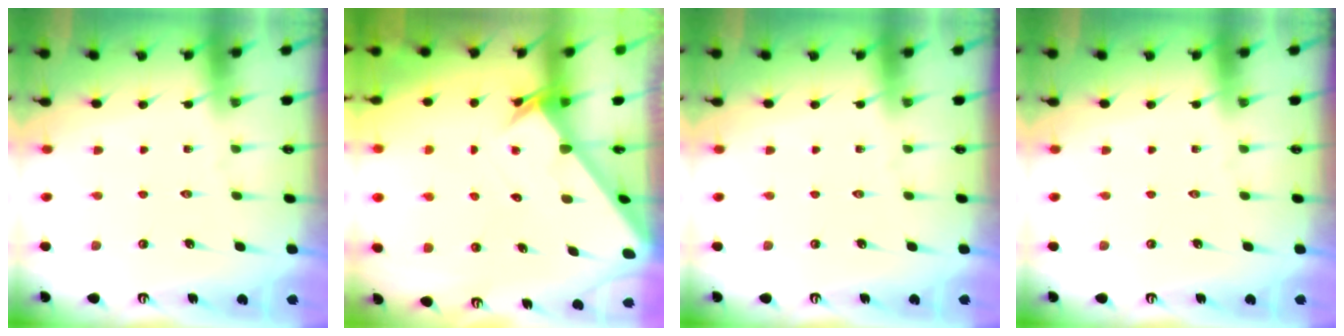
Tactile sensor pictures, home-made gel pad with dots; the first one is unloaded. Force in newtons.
{"total": 2.7, "press": 2.7, "slide": 0.1}
{"total": 0.0}
{"total": 0.0}